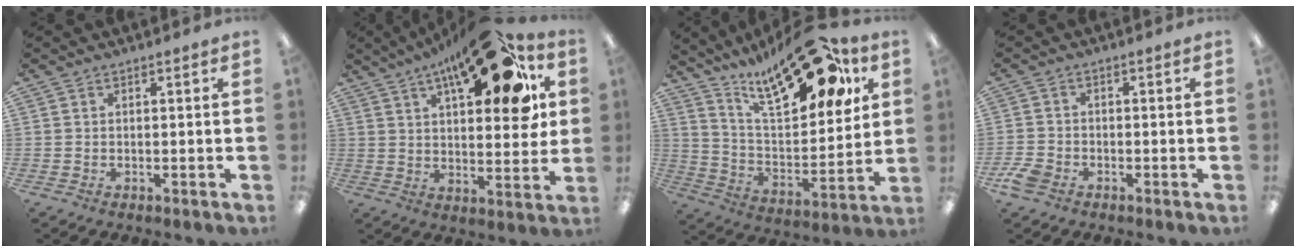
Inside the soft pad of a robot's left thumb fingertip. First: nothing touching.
{"total": 23.1, "force": [12.6, 9.4, 16.9], "torque": [-0.226, -0.070, 0.195]}
{"total": 24.2, "force": [16.0, 9.4, 15.5], "torque": [-0.239, -0.086, 0.267]}
{"total": 4.5, "force": [-3.0, 2.8, 1.9], "torque": [-0.043, 0.009, -0.056]}